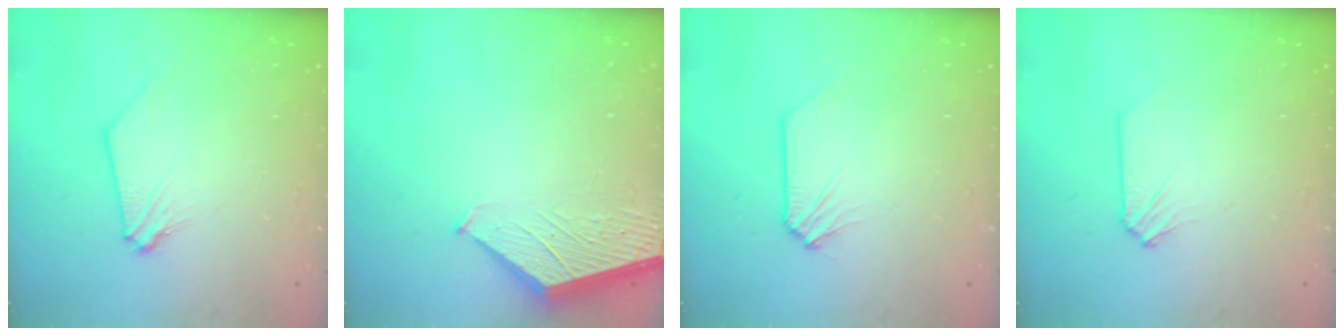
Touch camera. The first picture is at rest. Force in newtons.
{"total": 1.5, "press": 1.4, "slide": 0.2}
{"total": 0.6, "press": 0.6, "slide": 0.0}
{"total": 0.0}